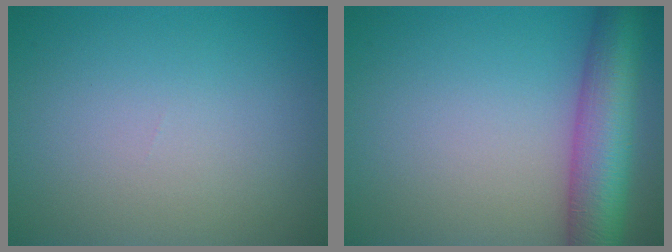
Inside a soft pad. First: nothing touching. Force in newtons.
{"total": 8.3, "press": 8.3, "slide": 0.5}